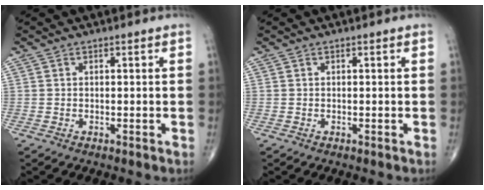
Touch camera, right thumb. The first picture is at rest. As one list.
[{"total": 0.0}]